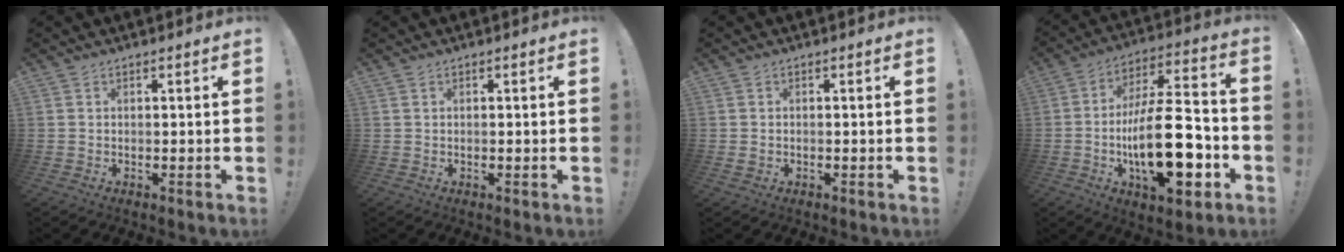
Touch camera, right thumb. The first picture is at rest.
{"total": 0.0}
{"total": 0.9, "force": [-0.2, 0.7, 0.5], "torque": [-0.016, 0.006, -0.002]}
{"total": 24.7, "force": [-6.1, 9.7, 21.8], "torque": [-0.390, 0.030, -0.095]}